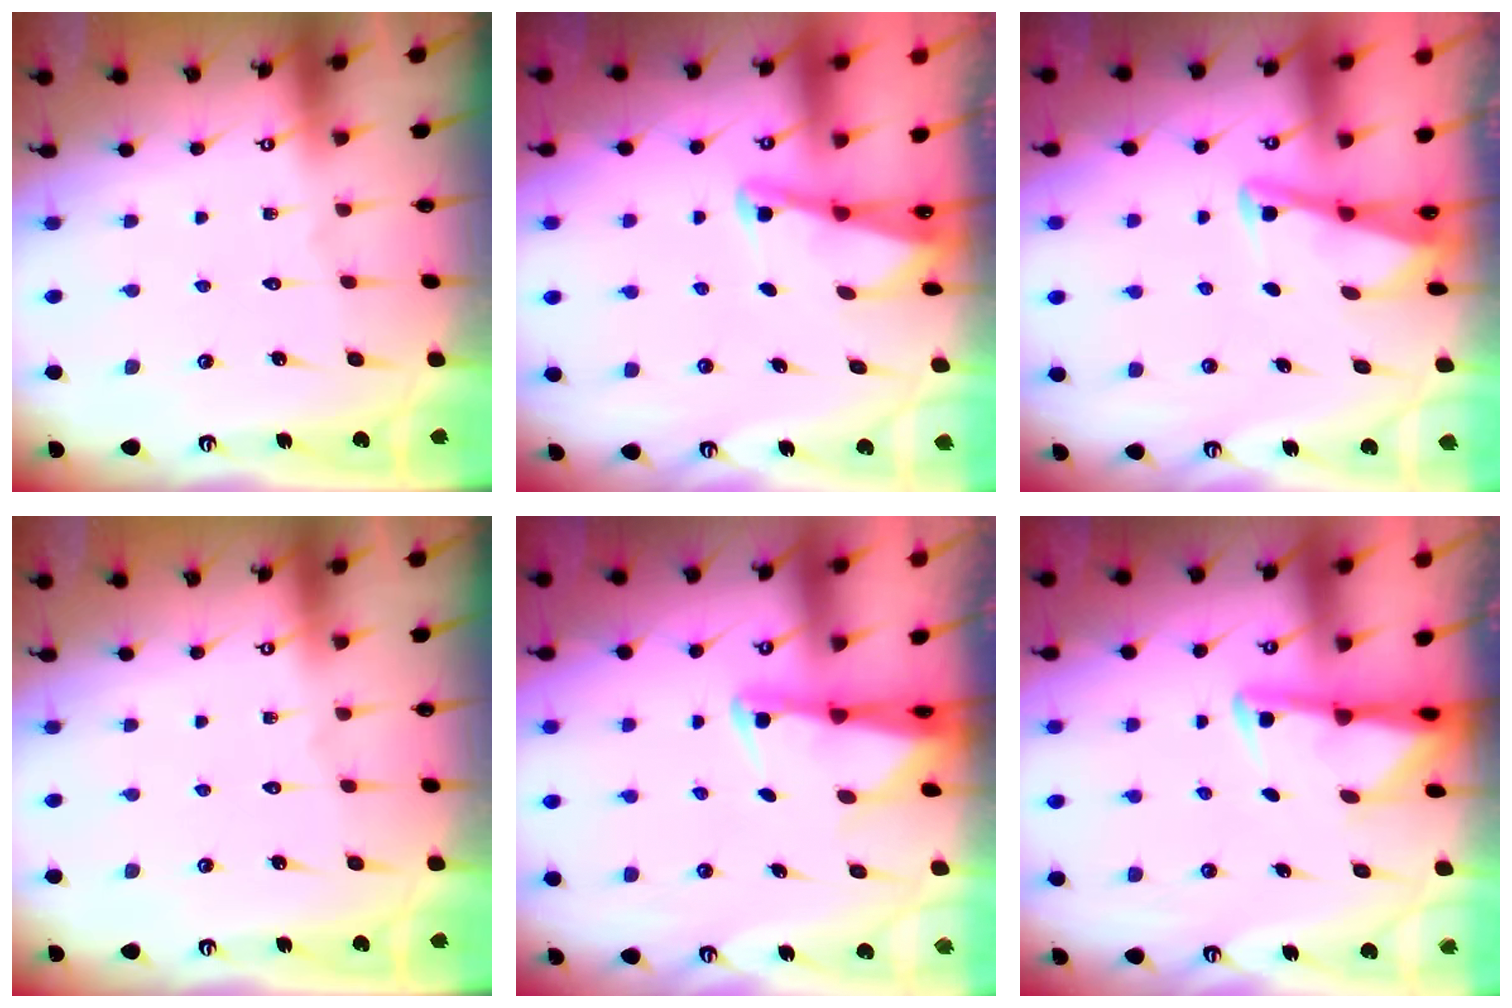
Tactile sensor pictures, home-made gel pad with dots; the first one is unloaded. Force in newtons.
{"total": 2.2, "press": 2.2, "slide": 0.3}
{"total": 2.8, "press": 2.8, "slide": 0.4}
{"total": 0.0}
{"total": 2.4, "press": 2.4, "slide": 0.5}
{"total": 2.8, "press": 2.7, "slide": 0.7}